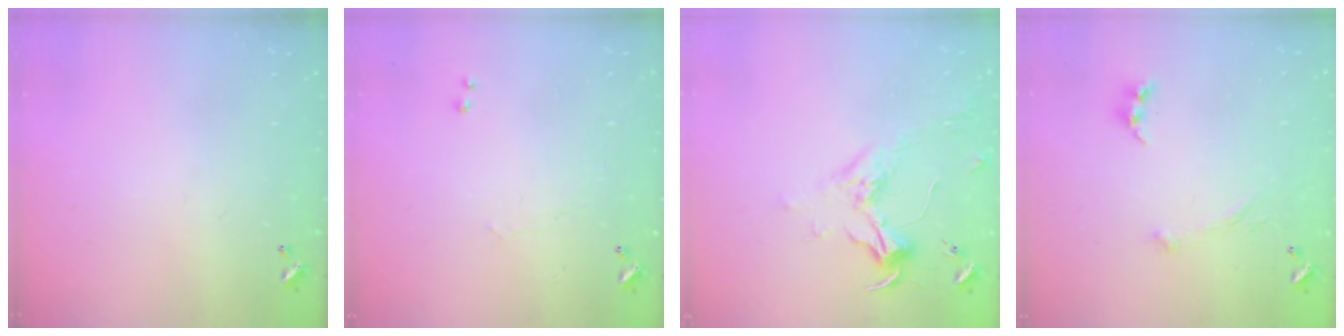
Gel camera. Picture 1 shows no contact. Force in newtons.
{"total": 1.0, "press": 0.9, "slide": 0.5}
{"total": 1.8, "press": 1.6, "slide": 0.6}
{"total": 2.1, "press": 2.0, "slide": 0.7}